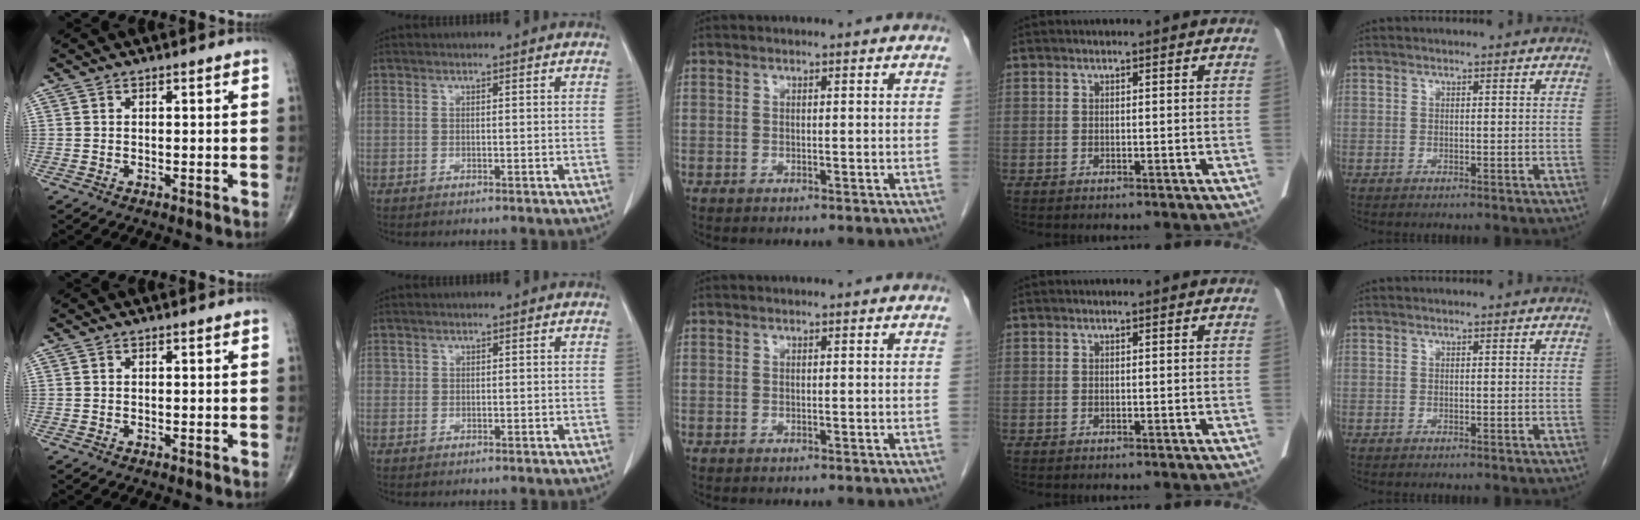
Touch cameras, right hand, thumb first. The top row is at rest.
{"index": {"total": 0.6, "force": [0.0, 0.6, 0.2], "torque": [-0.001, 0.006, 0.001]}}